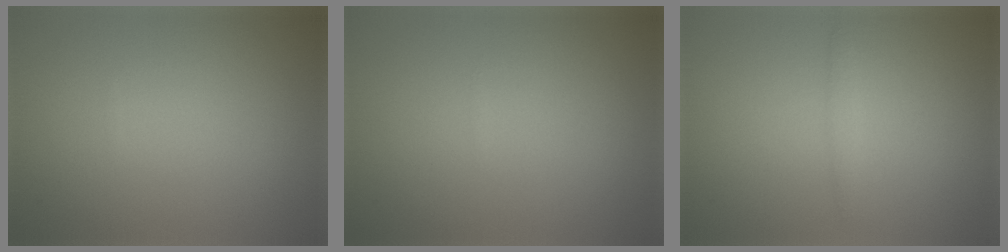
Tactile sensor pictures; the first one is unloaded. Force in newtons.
{"total": 0.0}
{"total": 0.7, "press": 0.7, "slide": 0.0}